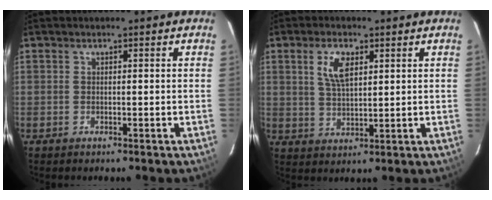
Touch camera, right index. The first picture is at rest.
{"total": 6.0, "force": [2.5, 2.8, 4.7], "torque": [-0.088, 0.006, 0.051]}